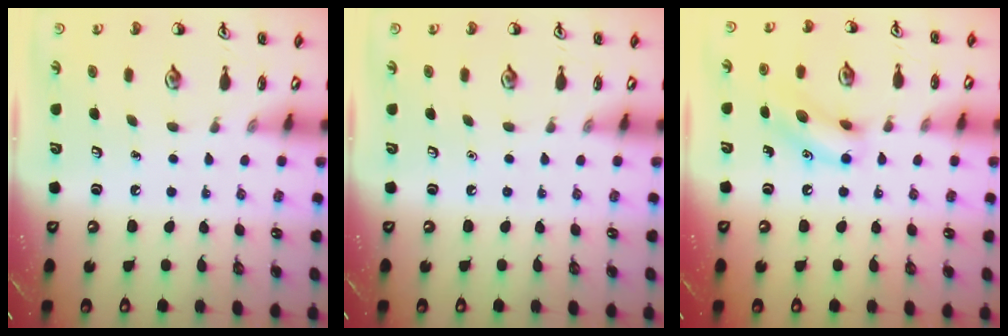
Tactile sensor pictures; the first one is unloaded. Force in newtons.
{"total": 0.0}
{"total": 10.8, "press": 10.7, "slide": 1.3}